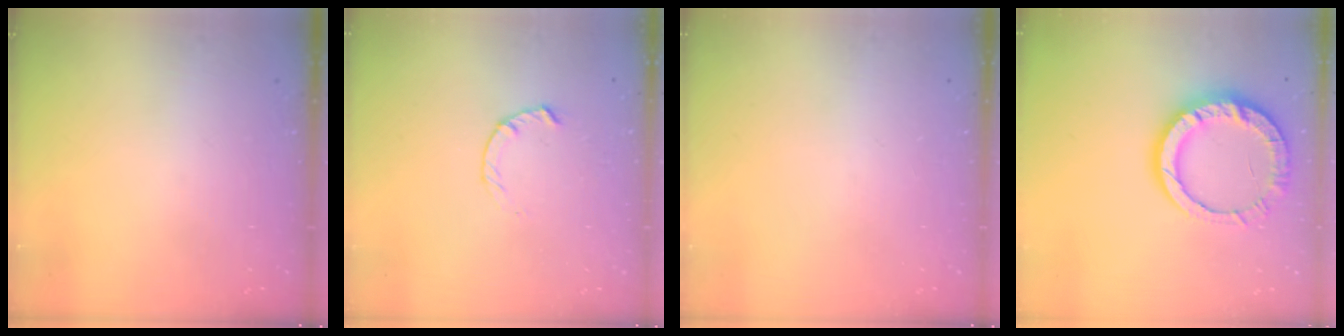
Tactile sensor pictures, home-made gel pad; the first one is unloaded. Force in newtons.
{"total": 1.8, "press": 1.8, "slide": 0.3}
{"total": 0.0}
{"total": 14.5, "press": 14.3, "slide": 2.2}